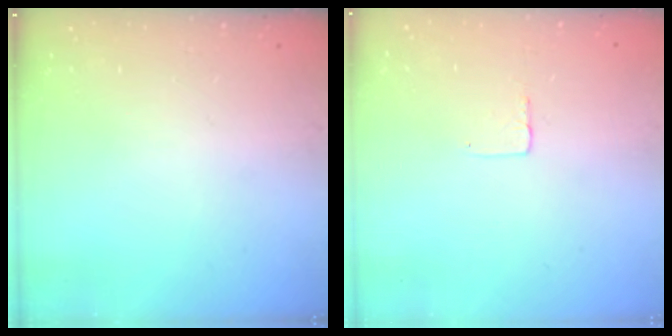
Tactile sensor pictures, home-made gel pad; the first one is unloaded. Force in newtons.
{"total": 2.7, "press": 2.7, "slide": 0.1}